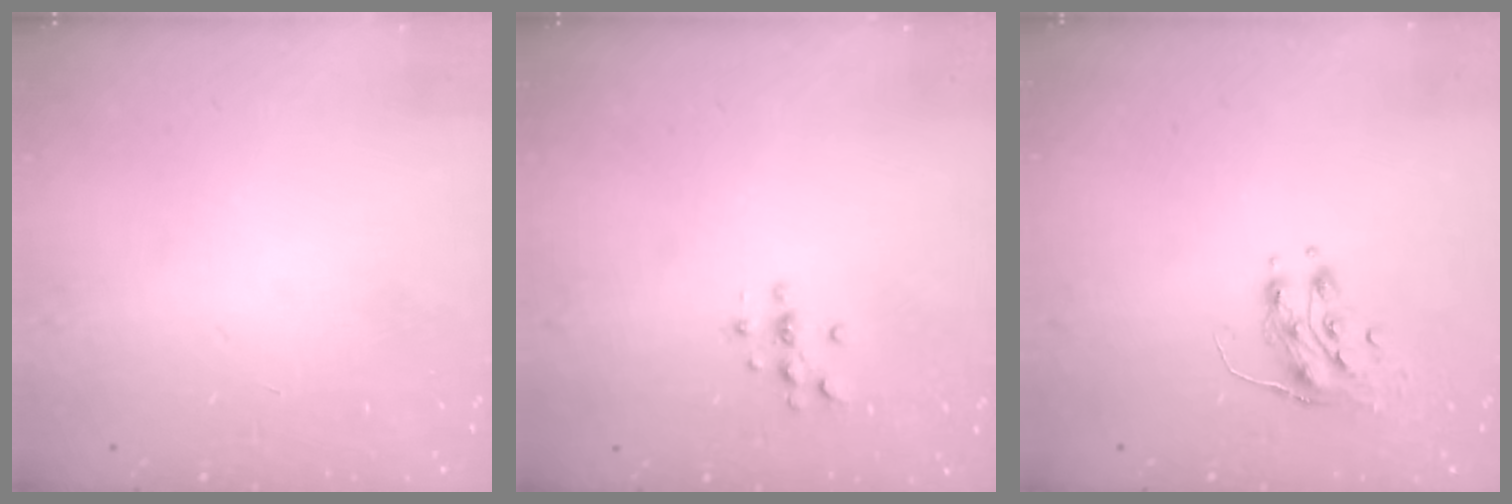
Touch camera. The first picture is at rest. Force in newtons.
{"total": 4.2, "press": 4.2, "slide": 0.5}
{"total": 8.9, "press": 8.9, "slide": 0.3}